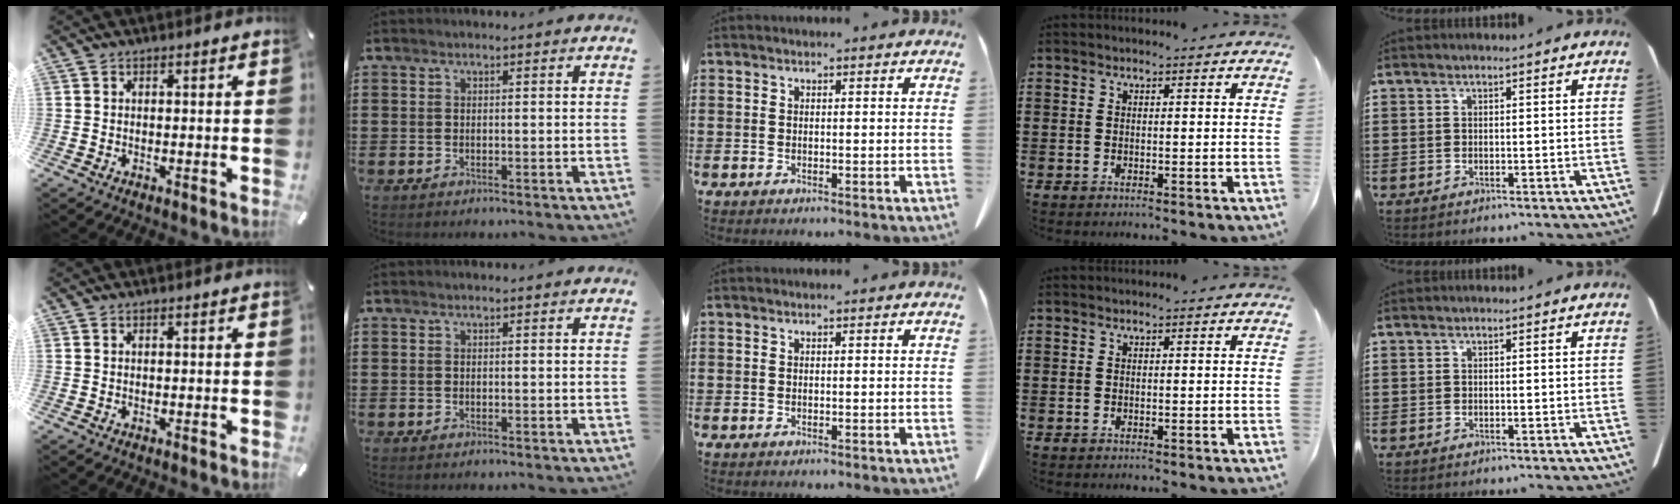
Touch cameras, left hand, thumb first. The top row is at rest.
{}